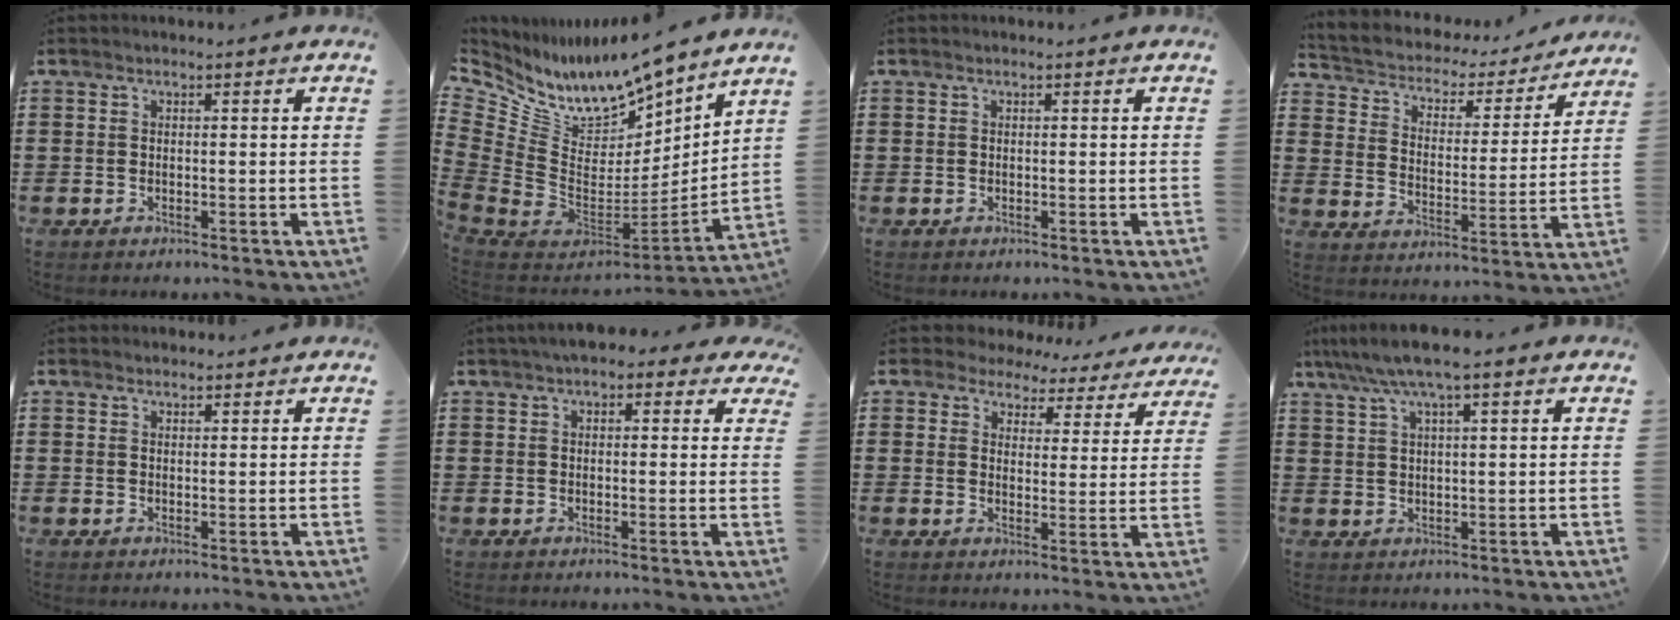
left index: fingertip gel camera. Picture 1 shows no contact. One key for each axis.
{"total": 9.5, "fx": 8.7, "fy": 3.1, "fz": 2.2, "tx": -0.104, "ty": -0.096, "tz": 0.152}
{"total": 0.0}
{"total": 2.6, "fx": 2.3, "fy": 1.3, "fz": 0.3, "tx": -0.026, "ty": -0.022, "tz": 0.027}
{"total": 1.4, "fx": 1.3, "fy": 0.4, "fz": 0.1, "tx": -0.005, "ty": 0.001, "tz": 0.027}
{"total": 3.1, "fx": 2.4, "fy": 1.4, "fz": 1.3, "tx": -0.029, "ty": 0.001, "tz": 0.040}
{"total": 4.4, "fx": 4.0, "fy": 1.6, "fz": 0.5, "tx": -0.037, "ty": -0.021, "tz": 0.069}
{"total": 6.3, "fx": 4.4, "fy": 0.4, "fz": 4.5, "tx": -0.095, "ty": -0.005, "tz": 0.077}